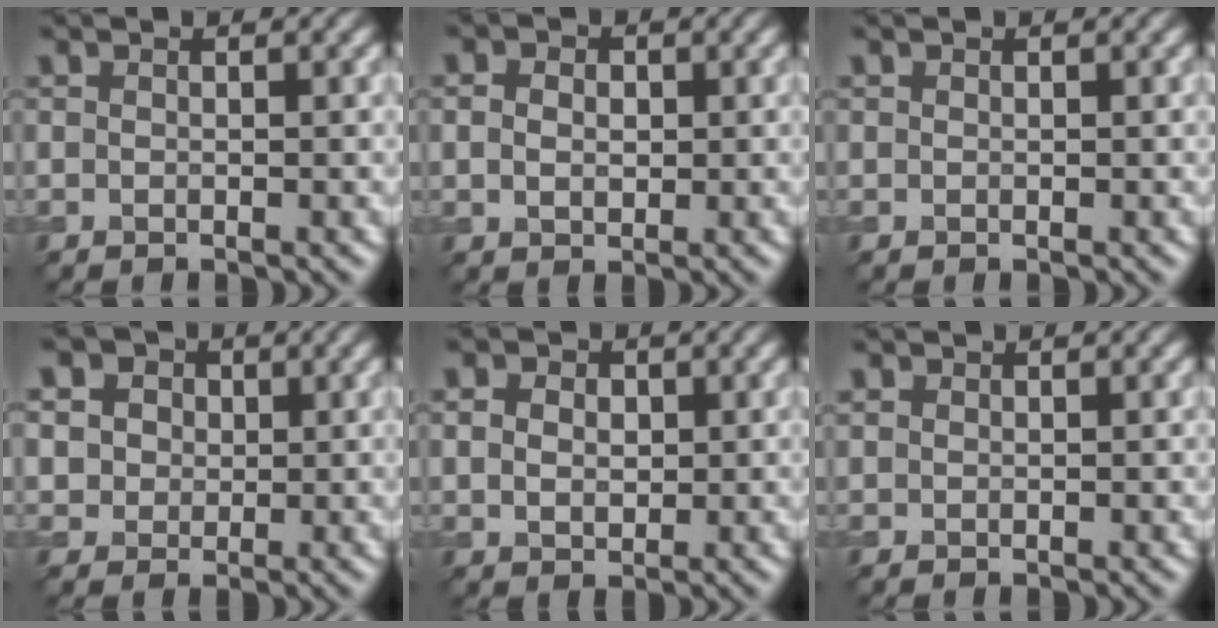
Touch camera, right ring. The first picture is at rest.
{"total": 2.8, "force": [0.6, 2.2, 1.6], "torque": [-0.026, 0.011, -0.004]}
{"total": 0.0}
{"total": 9.5, "force": [4.3, 7.3, 4.3], "torque": [-0.082, 0.031, 0.045]}
{"total": 3.6, "force": [1.3, 2.7, 2.0], "torque": [-0.039, 0.011, 0.010]}
{"total": 0.7, "force": [0.4, 0.5, 0.1], "torque": [0.002, 0.001, 0.008]}